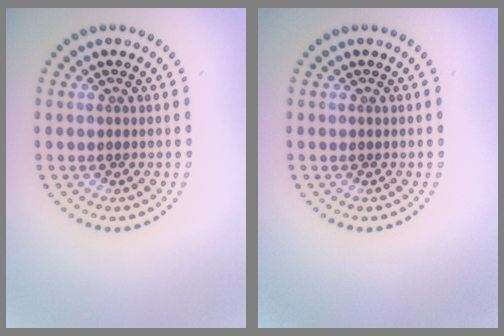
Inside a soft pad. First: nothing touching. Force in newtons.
{"total": 0.0}